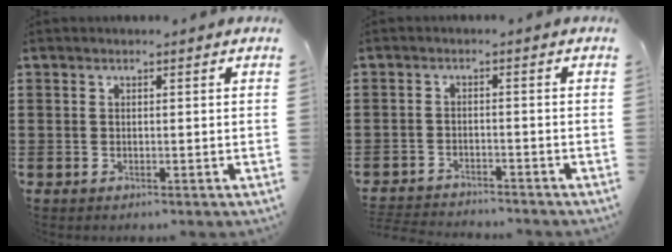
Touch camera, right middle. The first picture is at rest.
{"total": 2.7, "force": [-2.7, 0.2, -0.1], "torque": [-0.005, -0.002, -0.059]}